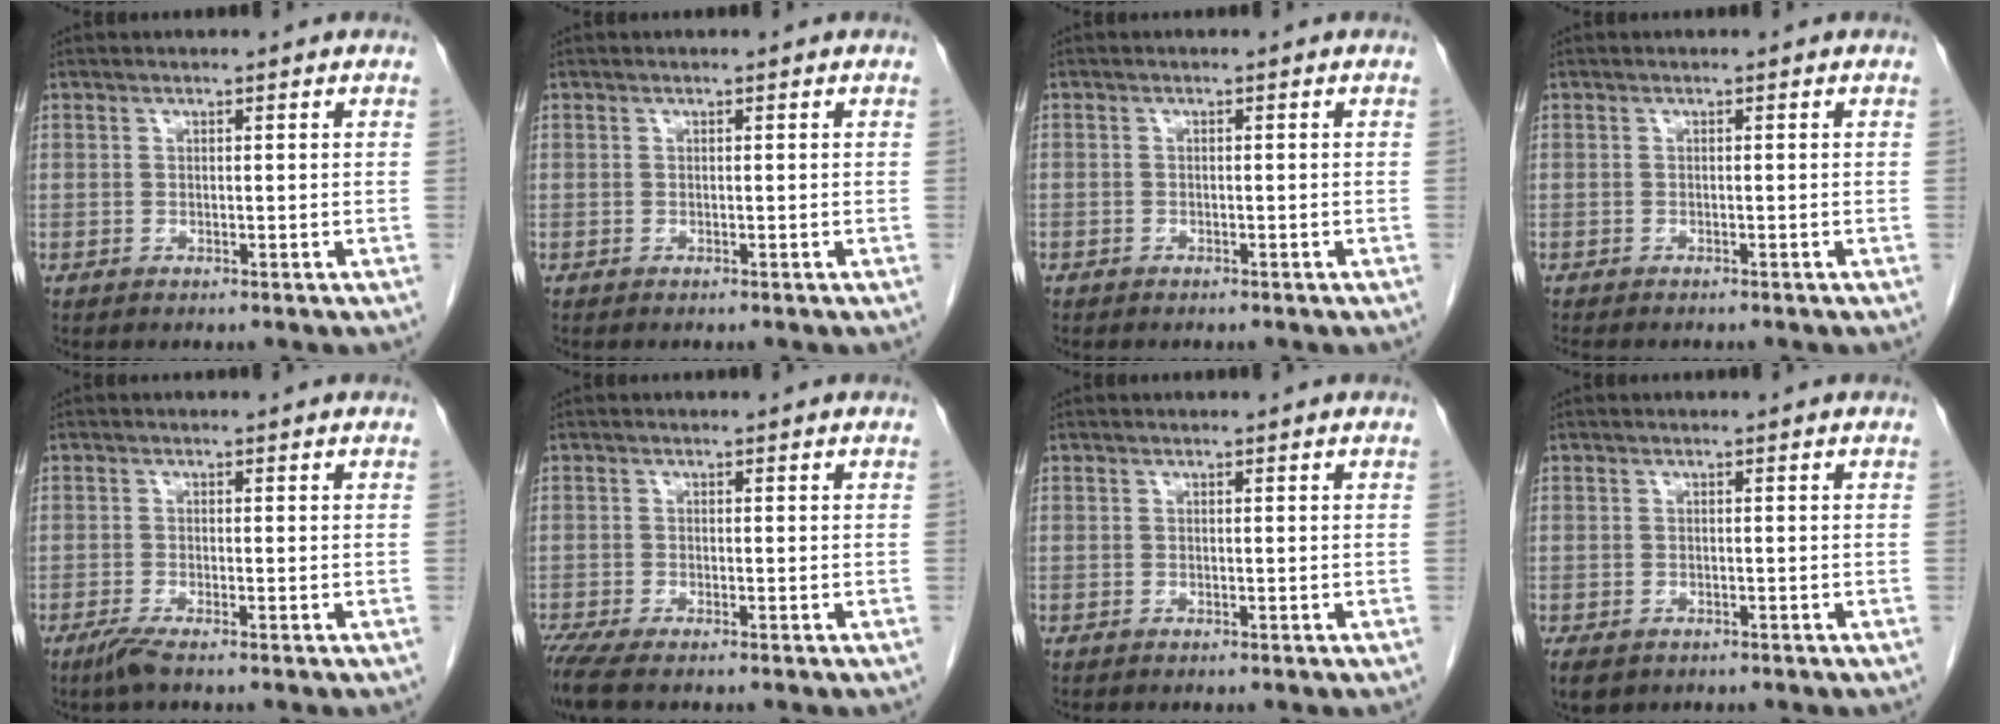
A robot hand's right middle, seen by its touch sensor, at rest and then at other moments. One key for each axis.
{"total": 0.0}
{"total": 0.8, "fx": -0.6, "fy": 0.5, "fz": 0.1, "tx": -0.004, "ty": 0.002, "tz": -0.008}
{"total": 4.3, "fx": -3.8, "fy": 1.0, "fz": 1.9, "tx": -0.021, "ty": -0.007, "tz": -0.048}
{"total": 2.2, "fx": -1.5, "fy": 0.0, "fz": 1.5, "tx": -0.038, "ty": -0.007, "tz": -0.034}
{"total": 3.5, "fx": -2.8, "fy": 0.2, "fz": 2.1, "tx": -0.040, "ty": -0.010, "tz": -0.054}
{"total": 0.0}
{"total": 4.5, "fx": -2.8, "fy": 3.0, "fz": 1.9, "tx": -0.035, "ty": -0.006, "tz": -0.039}